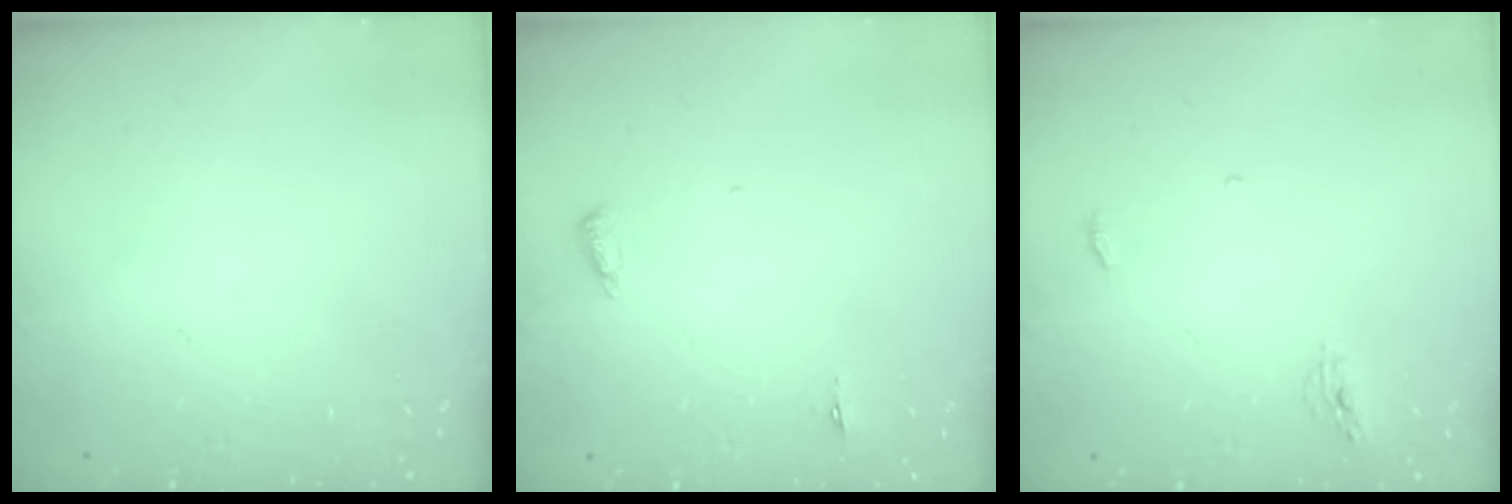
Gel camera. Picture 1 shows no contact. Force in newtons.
{"total": 4.7, "press": 4.5, "slide": 1.4}
{"total": 4.2, "press": 4.2, "slide": 0.4}